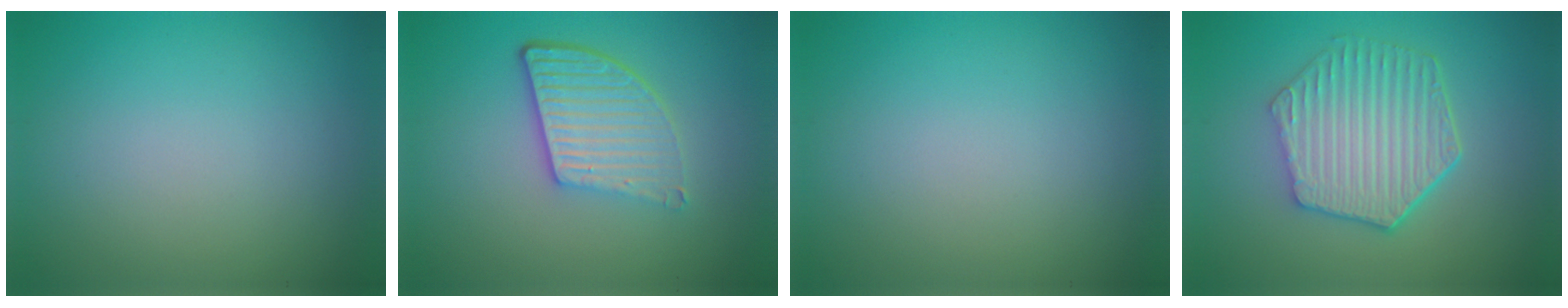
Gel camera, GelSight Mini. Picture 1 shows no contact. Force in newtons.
{"total": 5.0, "press": 3.7, "slide": 3.4}
{"total": 0.0}
{"total": 6.0, "press": 4.7, "slide": 3.8}